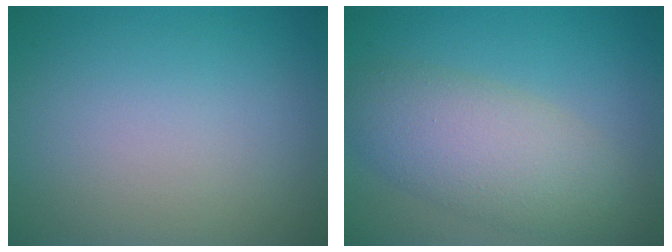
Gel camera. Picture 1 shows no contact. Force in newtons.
{"total": 6.0, "press": 6.0, "slide": 0.2}